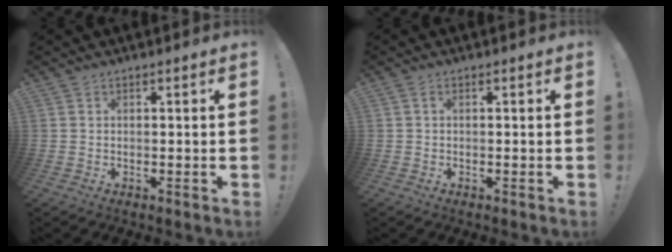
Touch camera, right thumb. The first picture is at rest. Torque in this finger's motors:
{"motor_torque": [-0.04, 0.01, -0.26, 0.34, 0.03]}